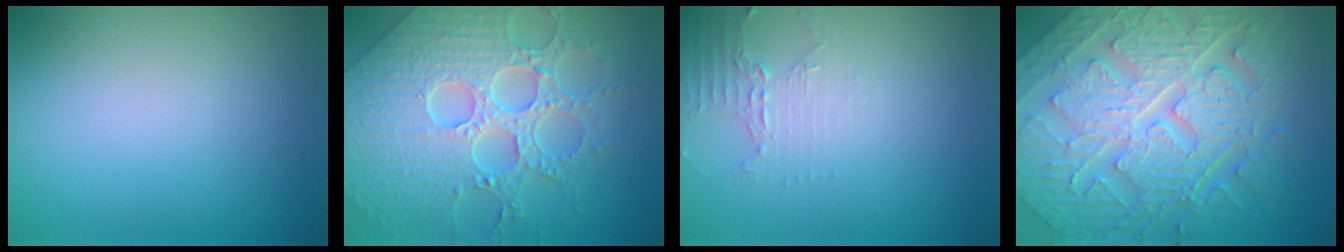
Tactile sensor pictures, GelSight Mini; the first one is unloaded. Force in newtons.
{"total": 7.1, "press": 6.3, "slide": 3.3}
{"total": 2.1, "press": 1.5, "slide": 1.5}
{"total": 11.7, "press": 7.9, "slide": 8.6}